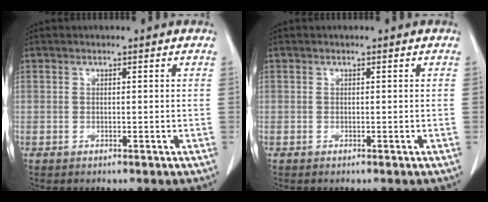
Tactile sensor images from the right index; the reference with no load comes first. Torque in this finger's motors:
{"motor_torque": [-0.03, 0.04, -0.02, -0.01]}